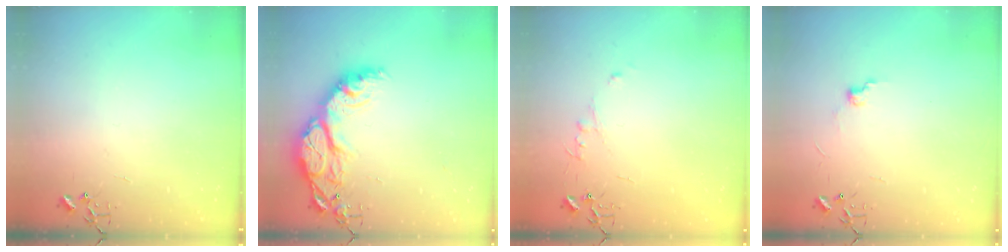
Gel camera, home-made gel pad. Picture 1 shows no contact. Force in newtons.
{"total": 18.6, "press": 18.5, "slide": 1.4}
{"total": 5.2, "press": 5.2, "slide": 0.6}
{"total": 6.9, "press": 6.8, "slide": 1.0}